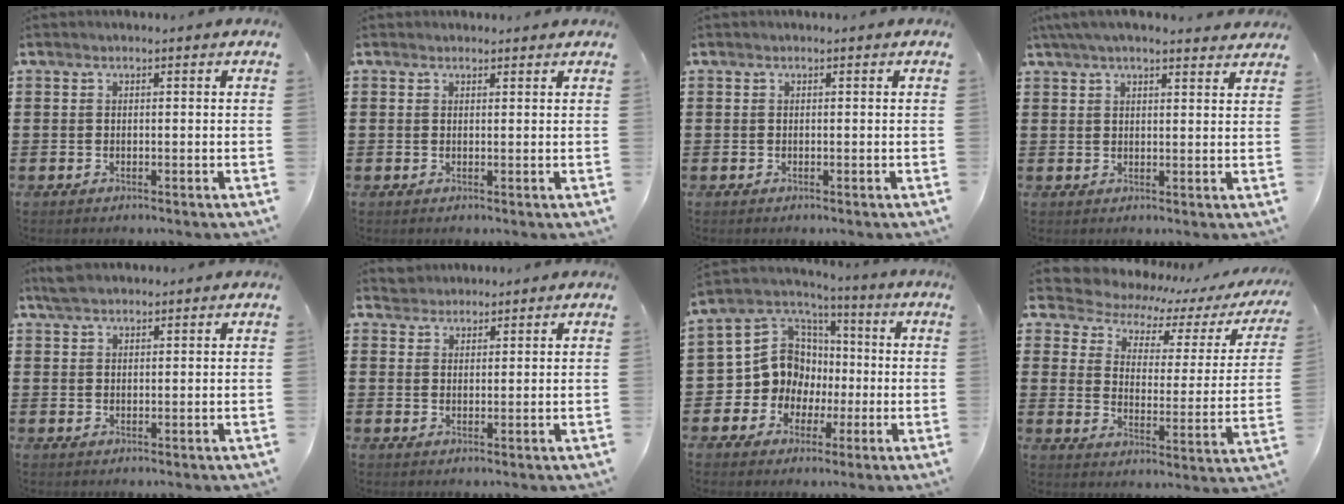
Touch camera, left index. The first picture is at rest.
{"total": 0.9, "force": [0.8, 0.4, 0.1], "torque": [-0.003, 0.002, 0.016]}
{"total": 0.0}
{"total": 4.1, "force": [3.5, 0.5, 2.0], "torque": [-0.048, -0.001, 0.065]}
{"total": 2.8, "force": [2.4, 0.8, 1.2], "torque": [-0.028, 0.006, 0.047]}
{"total": 2.0, "force": [1.8, 0.7, -0.4], "torque": [0.002, 0.006, 0.037]}
{"total": 10.9, "force": [-0.7, 10.3, 3.7], "torque": [-0.132, -0.004, -0.012]}
{"total": 3.8, "force": [3.2, 1.6, 1.0], "torque": [-0.047, -0.030, 0.048]}